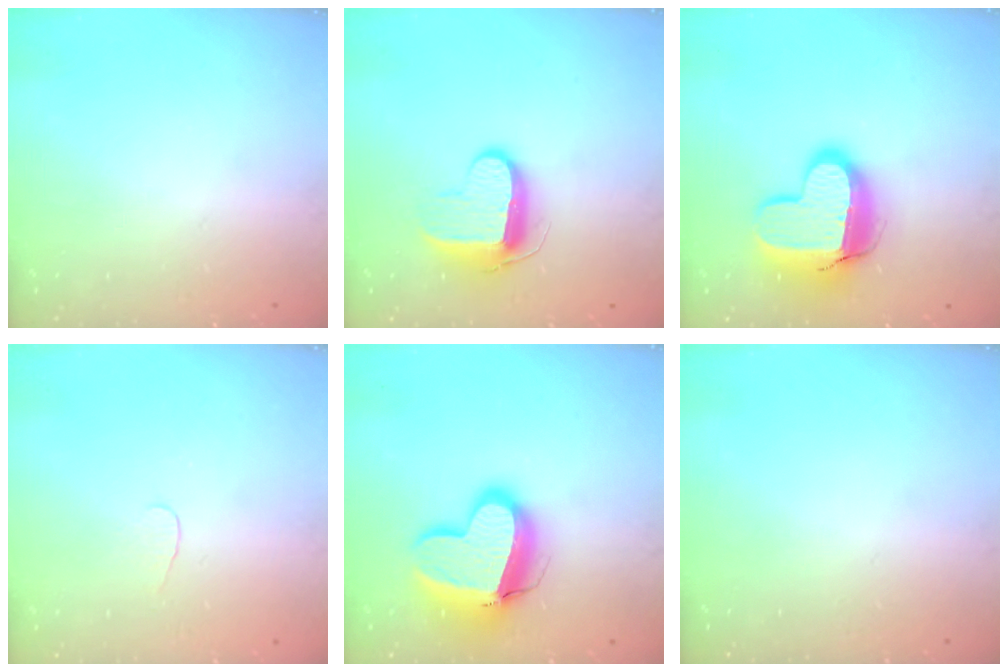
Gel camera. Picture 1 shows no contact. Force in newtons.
{"total": 9.4, "press": 9.4, "slide": 0.7}
{"total": 14.6, "press": 14.5, "slide": 1.1}
{"total": 2.8, "press": 2.7, "slide": 0.3}
{"total": 15.5, "press": 15.3, "slide": 2.2}
{"total": 0.0}